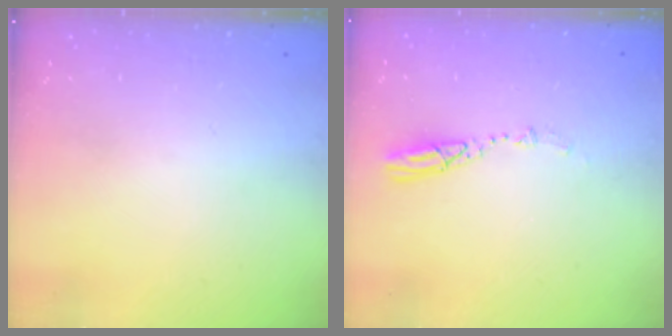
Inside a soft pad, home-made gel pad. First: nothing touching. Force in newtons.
{"total": 5.5, "press": 5.4, "slide": 0.5}